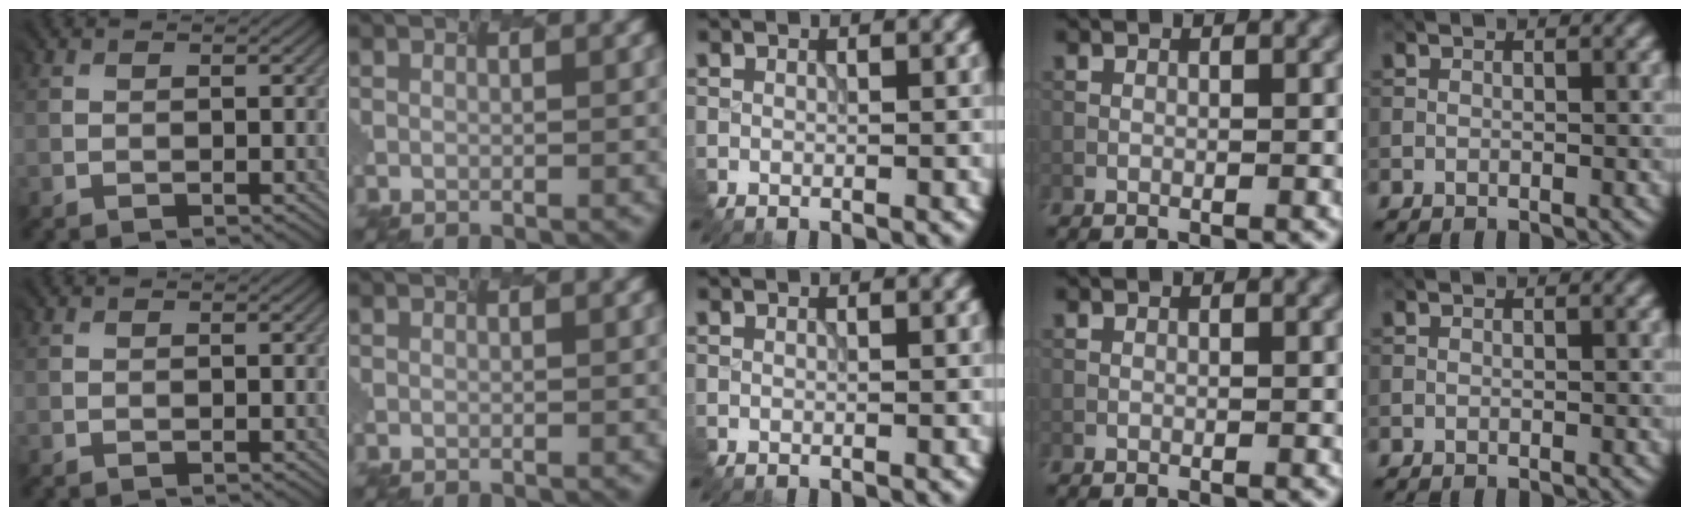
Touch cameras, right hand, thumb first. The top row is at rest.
{}